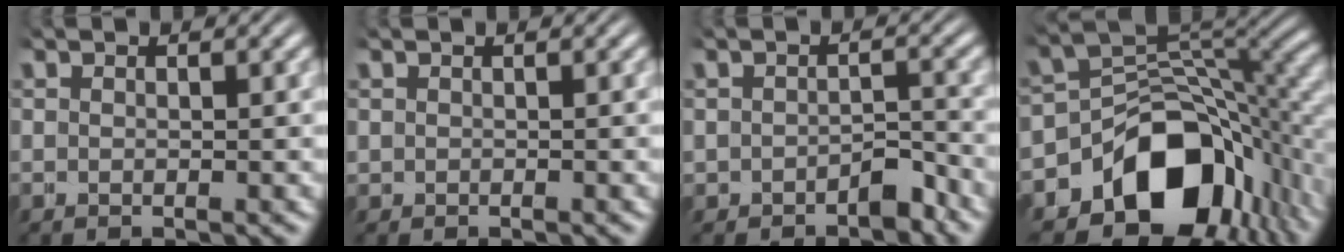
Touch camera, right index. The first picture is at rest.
{"total": 0.5, "force": [0.2, 0.3, -0.4], "torque": [0.007, 0.001, 0.007]}
{"total": 1.9, "force": [-1.3, 1.3, 0.4], "torque": [0.000, 0.005, -0.023]}
{"total": 15.3, "force": [-6.9, 10.1, 9.3], "torque": [-0.149, -0.023, -0.108]}